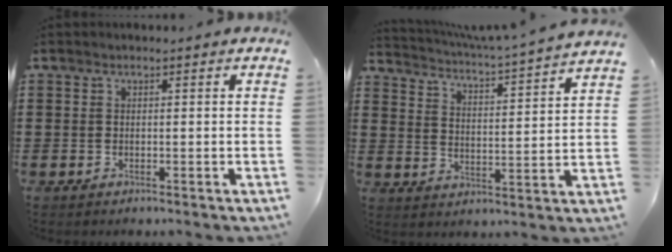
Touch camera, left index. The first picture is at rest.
{"total": 3.7, "force": [3.5, -0.7, 1.0], "torque": [-0.040, -0.034, 0.050]}